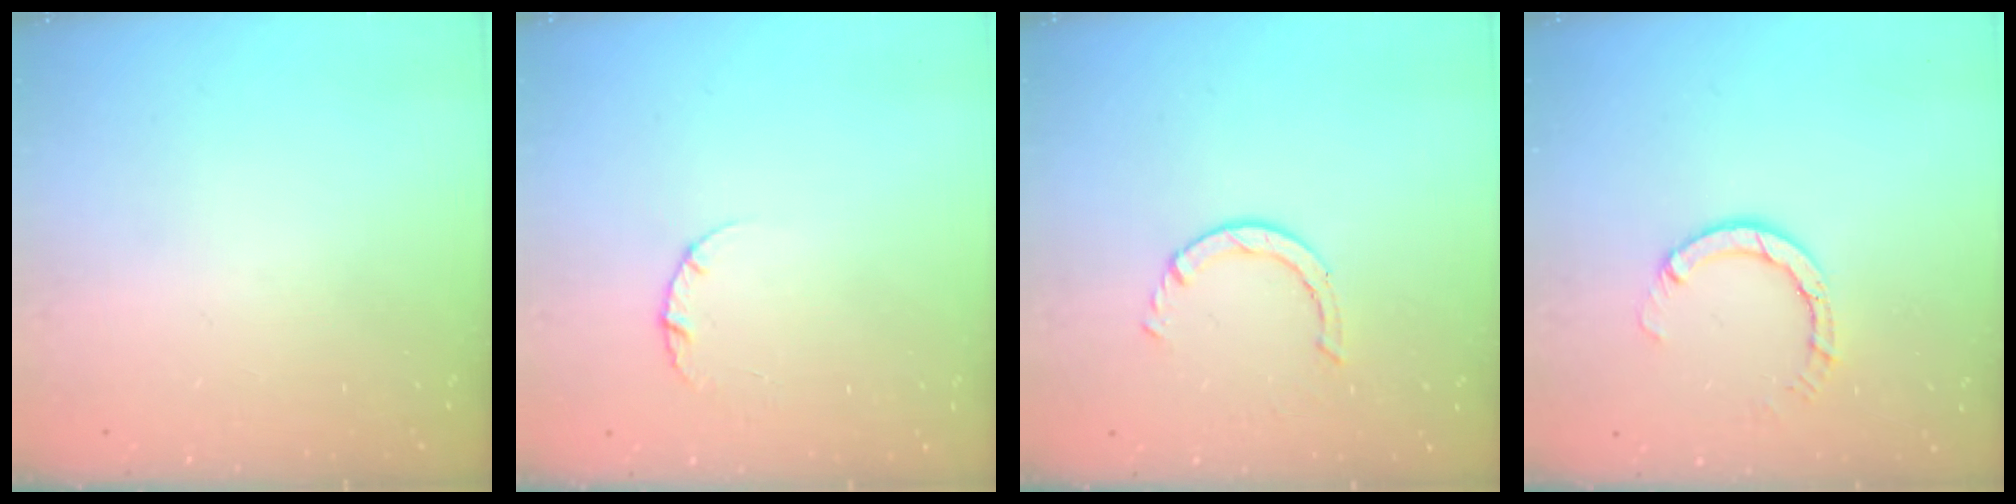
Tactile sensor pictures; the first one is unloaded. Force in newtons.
{"total": 2.5, "press": 2.5, "slide": 0.3}
{"total": 2.5, "press": 2.5, "slide": 0.3}
{"total": 4.5, "press": 4.5, "slide": 0.3}